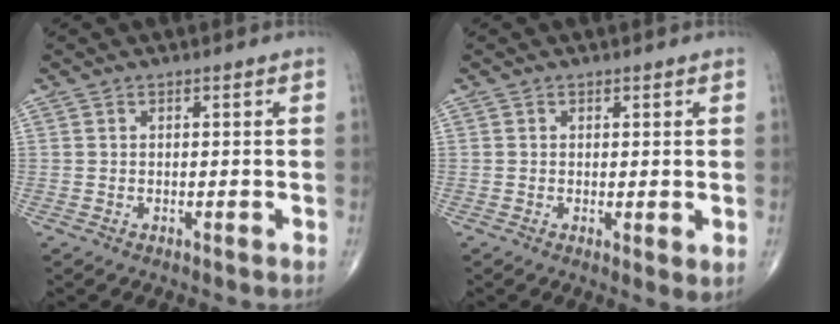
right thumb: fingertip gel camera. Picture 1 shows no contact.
{"total": 2.2, "force": [0.1, 0.8, 2.1], "torque": [-0.034, -0.010, -0.001]}